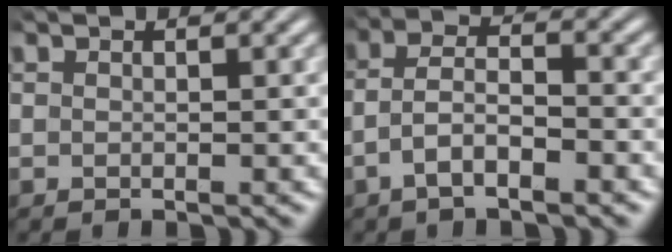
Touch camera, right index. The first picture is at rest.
{"total": 4.1, "force": [-1.5, 2.4, 3.0], "torque": [-0.059, -0.012, -0.028]}